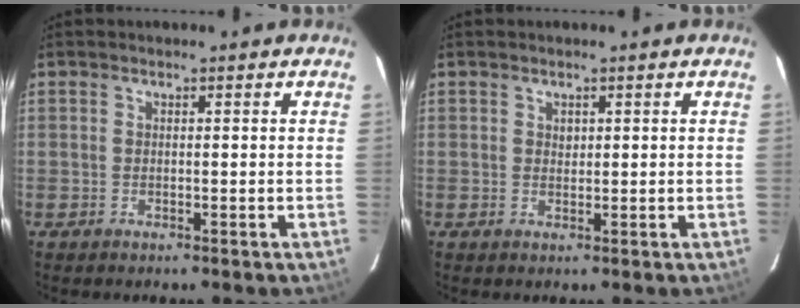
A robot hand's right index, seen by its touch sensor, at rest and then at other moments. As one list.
[{"total": 0.8, "force": [0.4, 0.7, 0.2], "torque": [-0.003, 0.003, 0.008]}]